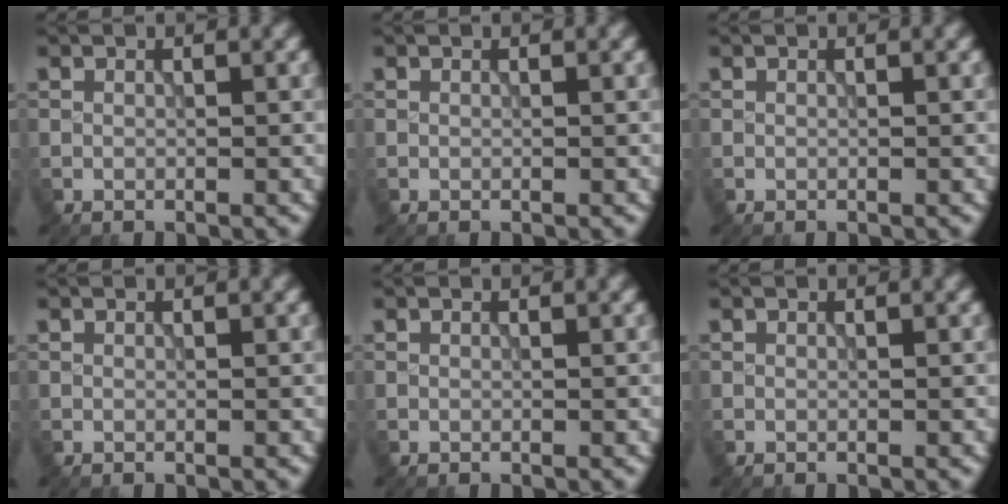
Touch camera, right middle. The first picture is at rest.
{"total": 0.0}
{"total": 0.0}
{"total": 0.0}
{"total": 0.0}
{"total": 0.0}